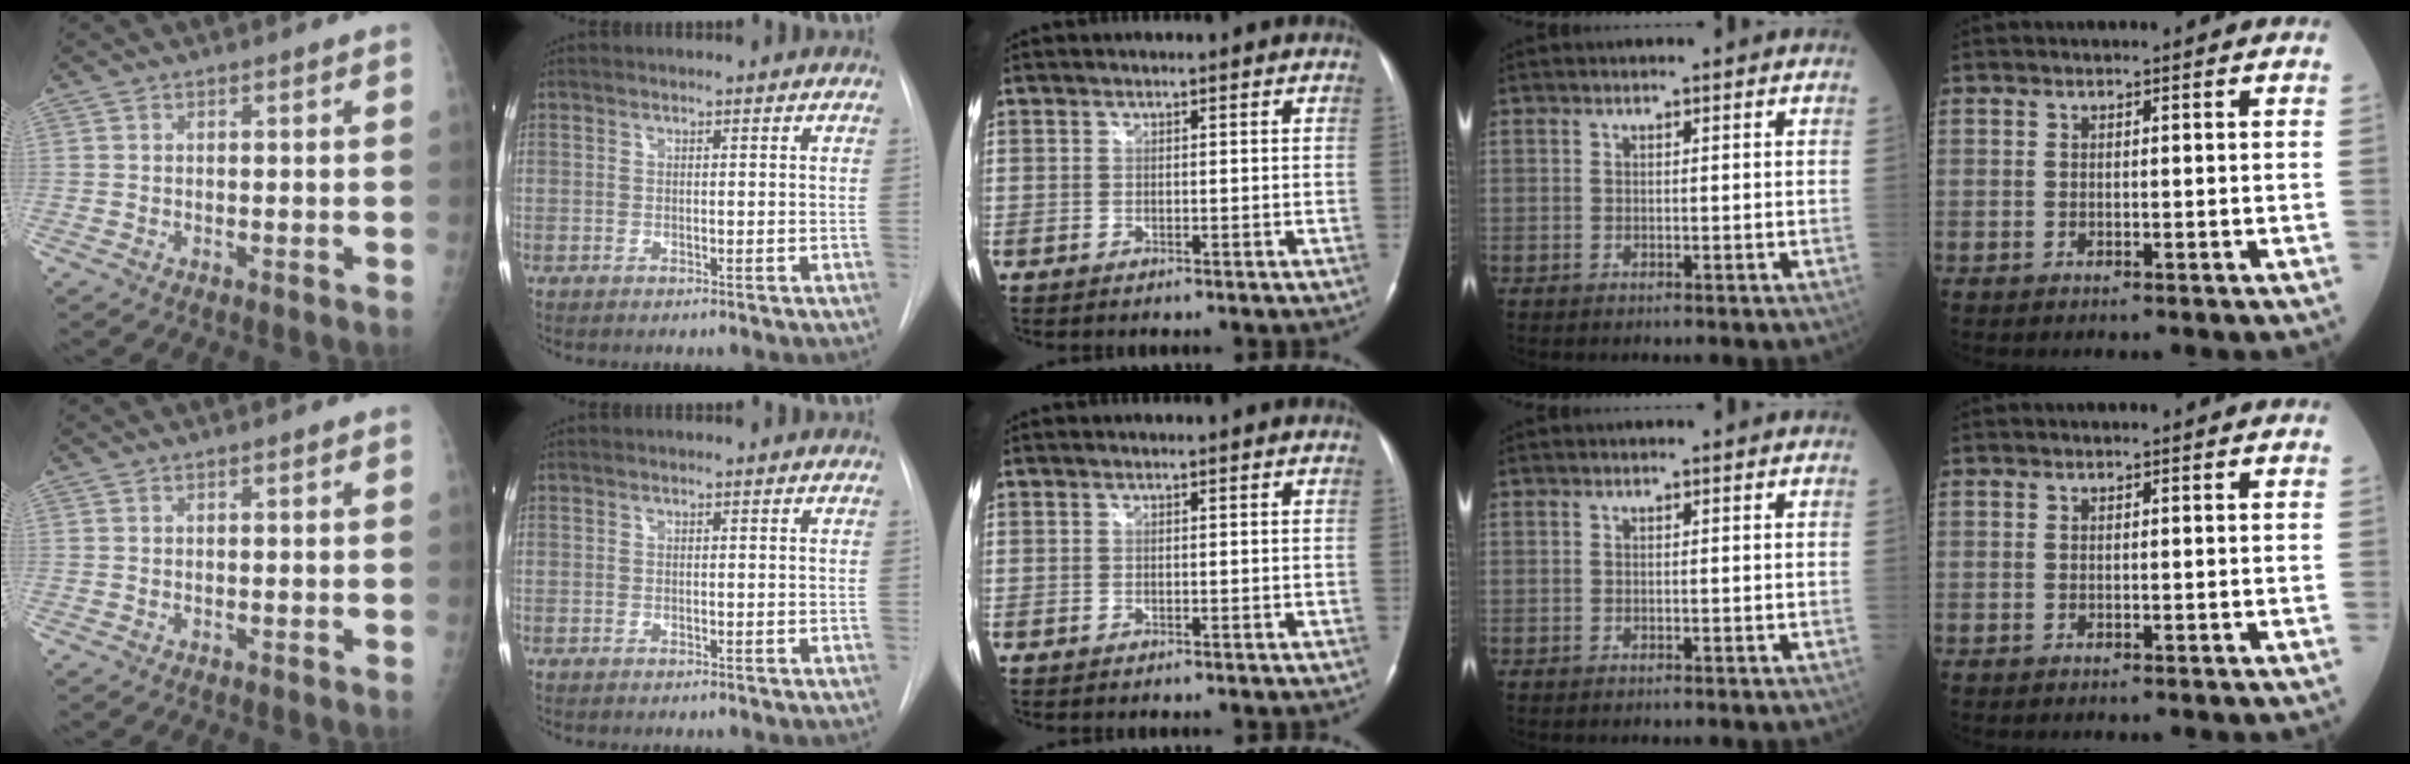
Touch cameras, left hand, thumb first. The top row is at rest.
{}